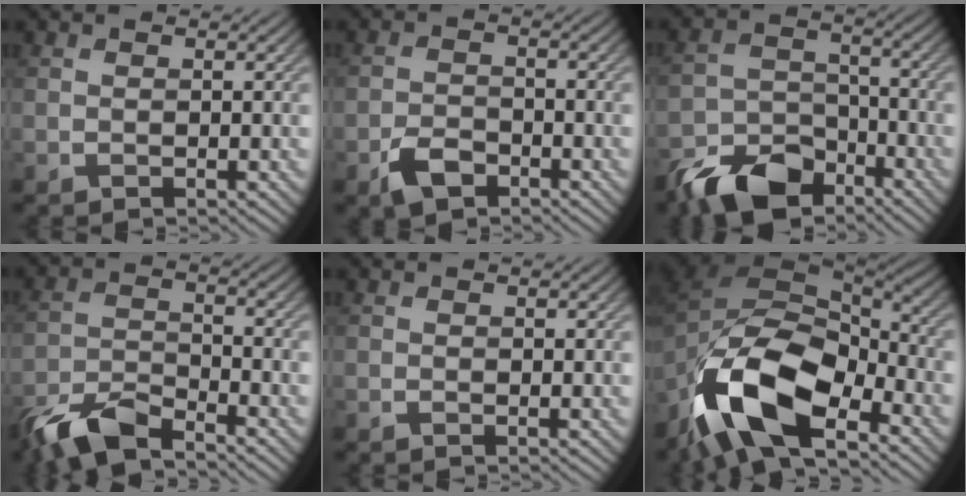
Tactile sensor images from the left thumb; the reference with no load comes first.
{"total": 3.9, "force": [-2.6, 2.1, 2.1], "torque": [-0.042, -0.004, -0.055]}
{"total": 10.2, "force": [-7.7, 5.0, 4.5], "torque": [-0.090, -0.006, -0.149]}
{"total": 7.5, "force": [-6.1, 2.0, 3.7], "torque": [-0.078, -0.006, -0.129]}
{"total": 0.0}
{"total": 17.3, "force": [-9.5, 8.3, 11.8], "torque": [-0.260, -0.040, -0.162]}